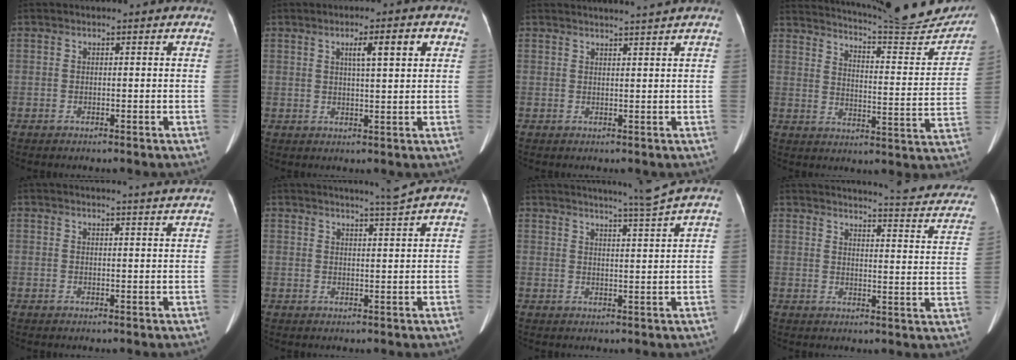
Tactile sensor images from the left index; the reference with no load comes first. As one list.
[{"total": 5.0, "force": [1.9, 0.4, 4.6], "torque": [-0.072, 0.008, 0.030]}, {"total": 4.5, "force": [4.0, -1.3, 1.6], "torque": [-0.017, 0.005, 0.049]}, {"total": 21.5, "force": [20.1, 1.6, 7.5], "torque": [-0.110, -0.064, 0.251]}, {"total": 5.2, "force": [4.8, -1.2, 1.7], "torque": [-0.020, -0.003, 0.043]}, {"total": 3.6, "force": [3.0, -1.7, 1.0], "torque": [-0.017, -0.017, 0.049]}, {"total": 5.9, "force": [5.0, -2.5, 1.8], "torque": [-0.032, -0.022, 0.080]}, {"total": 19.1, "force": [17.0, 2.5, 8.4], "torque": [-0.098, -0.048, 0.175]}]